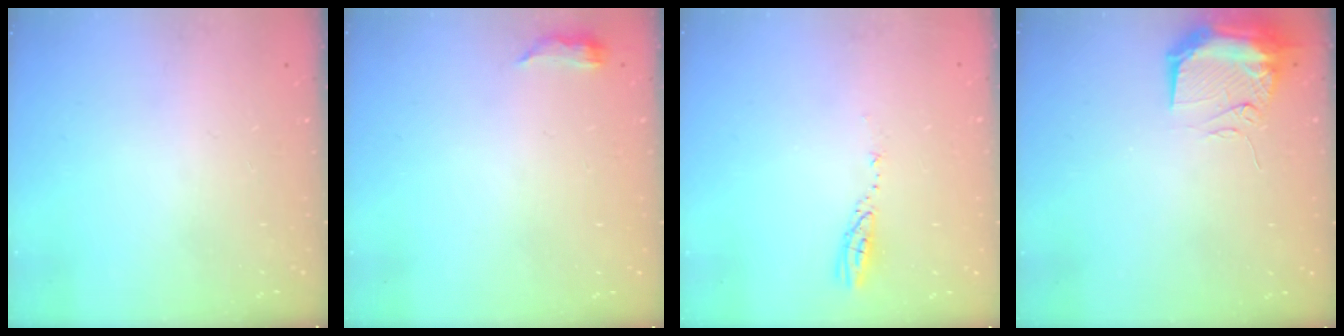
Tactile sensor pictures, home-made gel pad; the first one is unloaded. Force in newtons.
{"total": 3.8, "press": 3.3, "slide": 1.9}
{"total": 3.5, "press": 3.5, "slide": 0.2}
{"total": 11.5, "press": 11.3, "slide": 2.4}